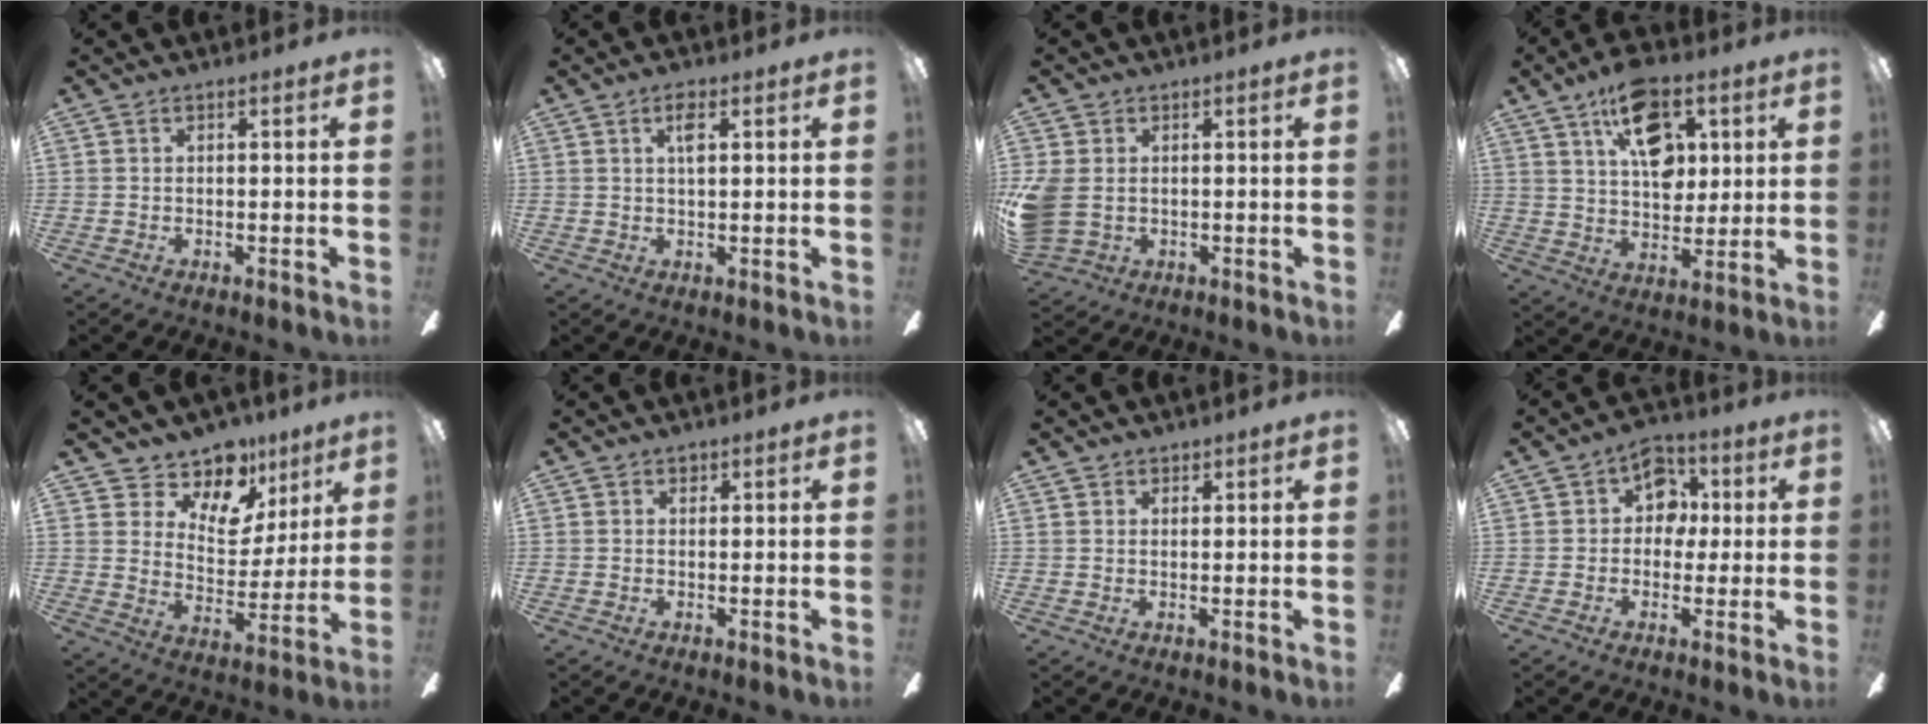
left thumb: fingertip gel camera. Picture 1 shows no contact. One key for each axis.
{"total": 3.7, "fx": 1.7, "fy": 1.4, "fz": 3.0, "tx": -0.049, "ty": 0.000, "tz": 0.023}
{"total": 7.7, "fx": 0.3, "fy": 6.1, "fz": 4.6, "tx": -0.124, "ty": 0.006, "tz": 0.010}
{"total": 15.8, "fx": 7.6, "fy": 9.5, "fz": 10.1, "tx": -0.145, "ty": -0.016, "tz": 0.134}
{"total": 12.8, "fx": 9.9, "fy": 6.7, "fz": 4.5, "tx": -0.085, "ty": -0.077, "tz": 0.186}
{"total": 0.9, "fx": 0.7, "fy": 0.6, "fz": 0.2, "tx": 0.004, "ty": -0.002, "tz": 0.010}
{"total": 1.6, "fx": 1.4, "fy": 0.8, "fz": -0.1, "tx": 0.008, "ty": -0.005, "tz": 0.027}
{"total": 8.2, "fx": 2.0, "fy": 6.7, "fz": 4.3, "tx": -0.050, "ty": 0.002, "tz": 0.032}